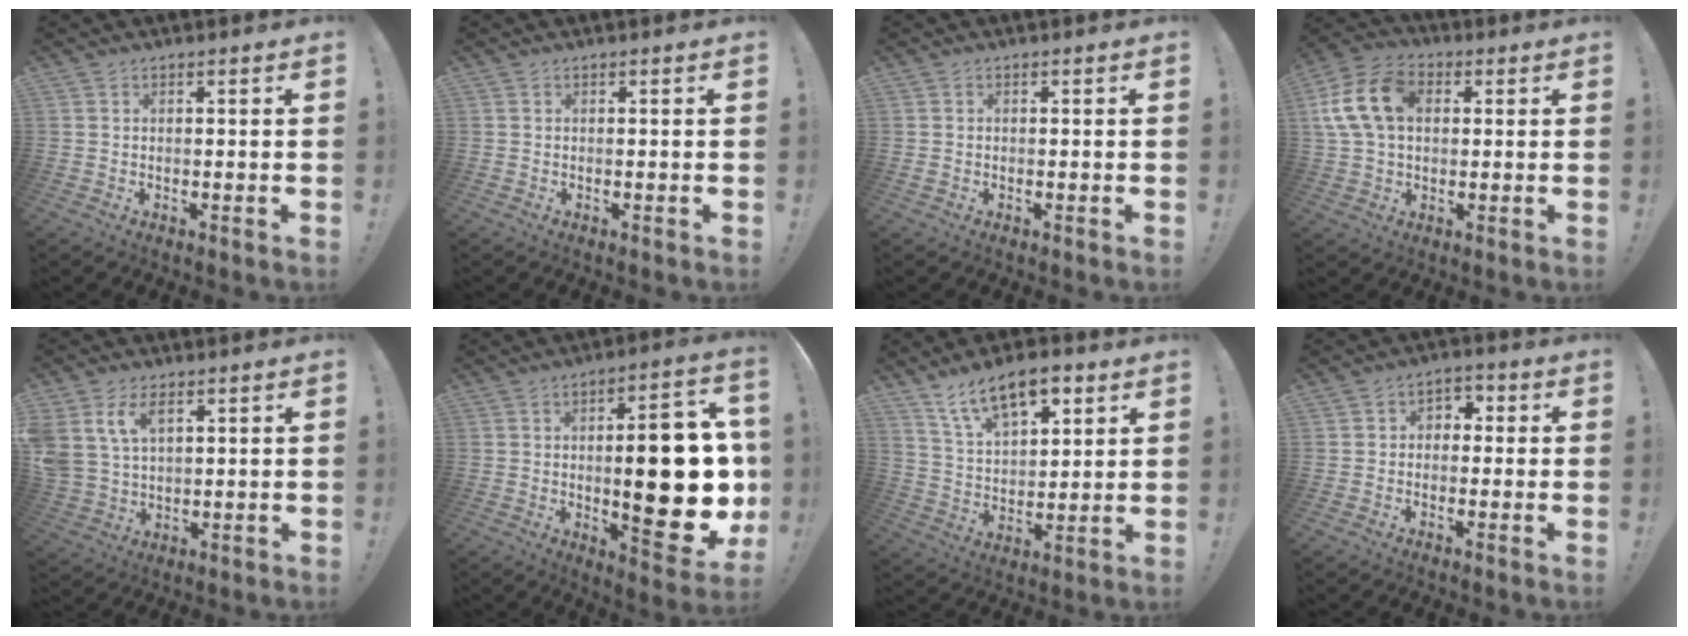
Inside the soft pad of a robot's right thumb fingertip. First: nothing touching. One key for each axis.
{"total": 0.0}
{"total": 0.6, "fx": -0.2, "fy": 0.5, "fz": 0.3, "tx": -0.013, "ty": 0.005, "tz": -0.002}
{"total": 15.7, "fx": 3.4, "fy": 11.3, "fz": 10.3, "tx": -0.198, "ty": 0.008, "tz": 0.067}
{"total": 9.0, "fx": 4.5, "fy": 5.7, "fz": 5.2, "tx": -0.112, "ty": -0.011, "tz": 0.087}
{"total": 22.8, "fx": -0.5, "fy": 7.9, "fz": 21.4, "tx": -0.294, "ty": -0.006, "tz": 0.000}
{"total": 14.1, "fx": 8.6, "fy": 7.0, "fz": 8.7, "tx": -0.139, "ty": -0.039, "tz": 0.155}
{"total": 4.0, "fx": -1.5, "fy": 3.3, "fz": 1.7, "tx": -0.028, "ty": 0.022, "tz": -0.026}